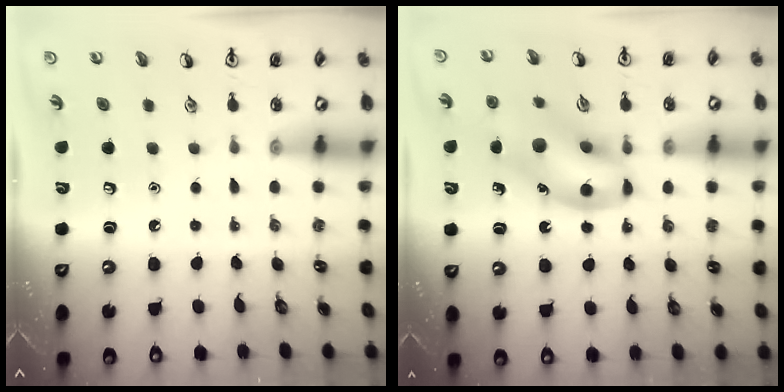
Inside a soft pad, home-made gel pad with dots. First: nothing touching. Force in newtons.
{"total": 13.4, "press": 13.3, "slide": 2.2}